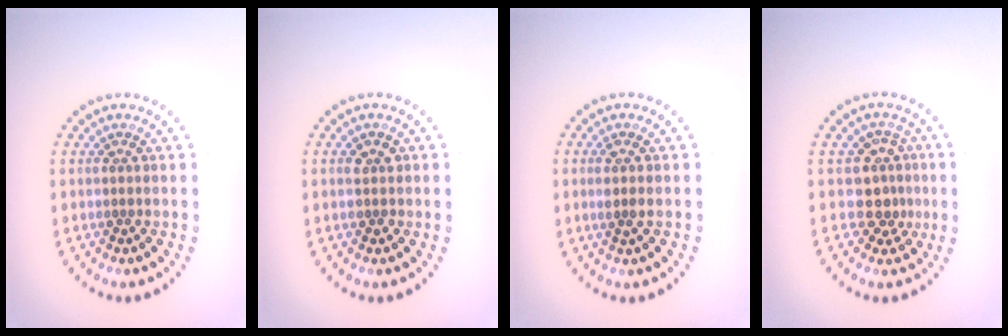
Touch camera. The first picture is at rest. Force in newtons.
{"total": 1.4, "press": 1.3, "slide": 0.3}
{"total": 1.1, "press": 0.9, "slide": 0.5}
{"total": 2.9, "press": 2.4, "slide": 1.6}